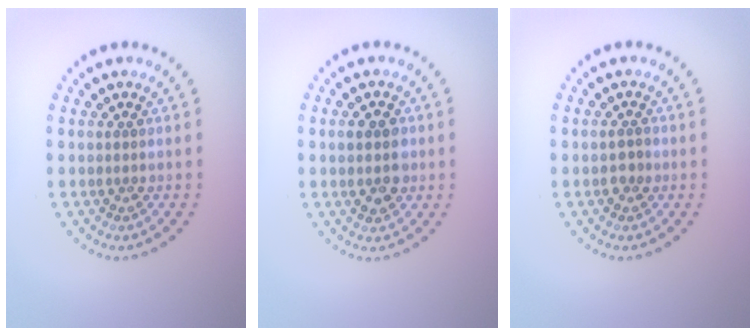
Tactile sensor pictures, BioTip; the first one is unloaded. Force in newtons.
{"total": 2.7, "press": 2.7, "slide": 0.2}
{"total": 1.2, "press": 1.1, "slide": 0.2}